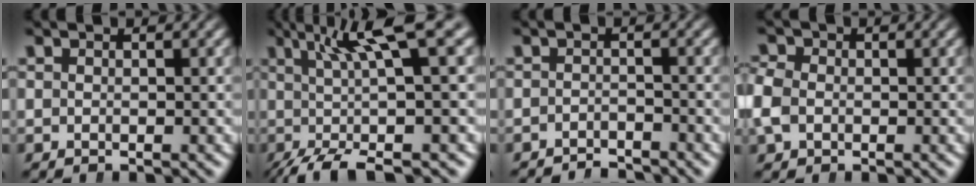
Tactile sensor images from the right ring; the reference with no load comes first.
{"total": 8.4, "force": [0.1, 1.3, 8.3], "torque": [-0.116, 0.009, 0.013]}
{"total": 3.2, "force": [-3.2, 0.1, 0.1], "torque": [0.013, -0.007, -0.051]}
{"total": 2.7, "force": [-0.4, 2.4, 1.2], "torque": [-0.041, -0.004, -0.005]}